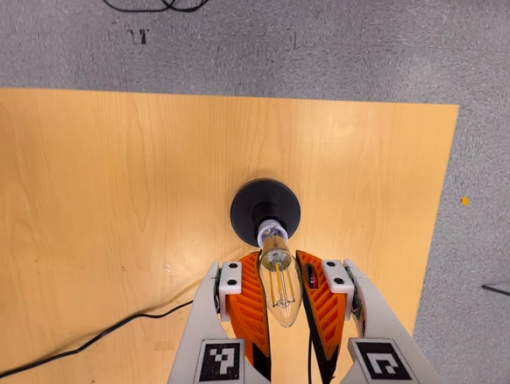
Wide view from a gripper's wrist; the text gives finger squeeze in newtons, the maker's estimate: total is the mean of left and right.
{"total": 21.0, "left": 23.6, "right": 18.5}